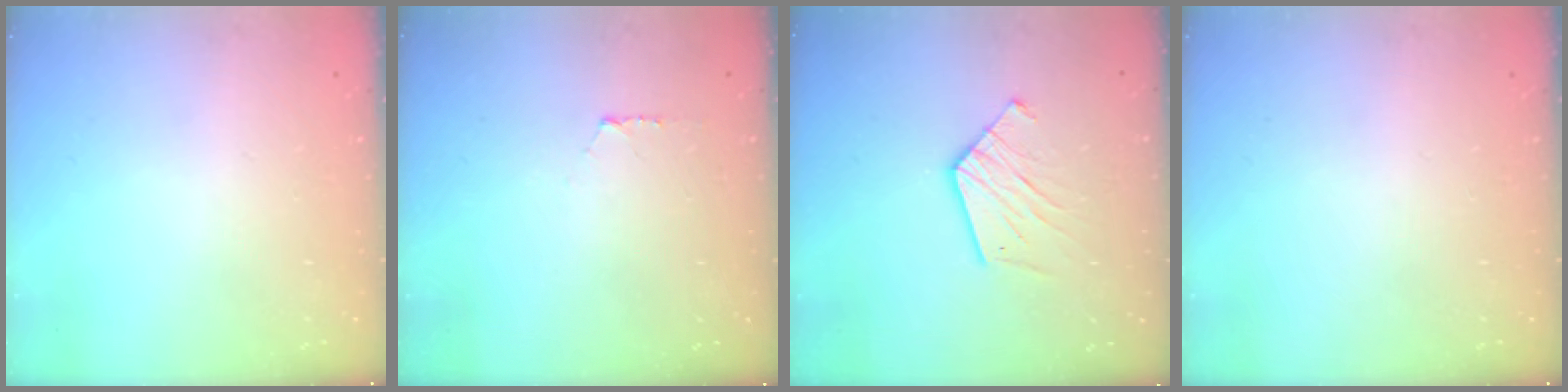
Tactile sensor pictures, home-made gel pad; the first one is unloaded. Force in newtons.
{"total": 3.6, "press": 3.5, "slide": 0.4}
{"total": 10.4, "press": 10.4, "slide": 0.5}
{"total": 0.0}